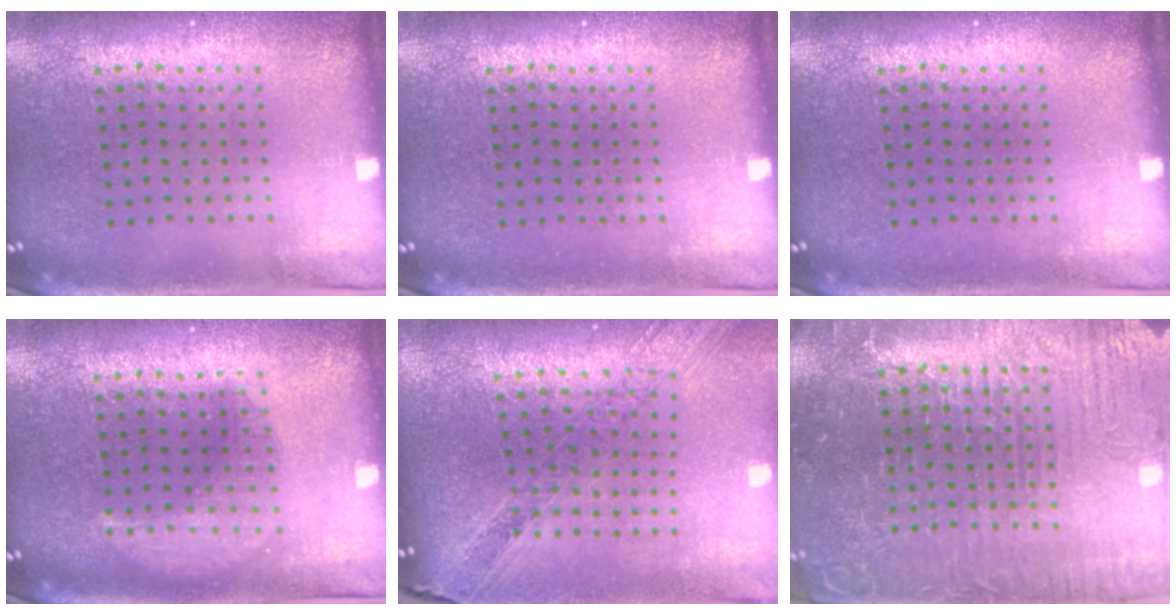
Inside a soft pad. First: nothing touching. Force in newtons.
{"total": 0.0}
{"total": 0.0}
{"total": 2.4, "press": 2.4, "slide": 0.3}
{"total": 1.2, "press": 1.2, "slide": 0.3}
{"total": 4.3, "press": 4.1, "slide": 1.2}